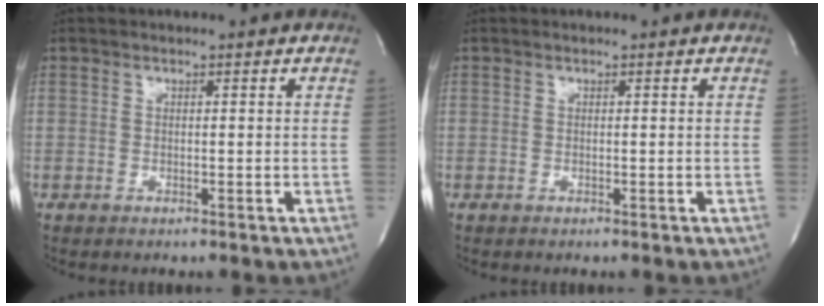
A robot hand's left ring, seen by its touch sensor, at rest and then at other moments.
{"total": 0.0}